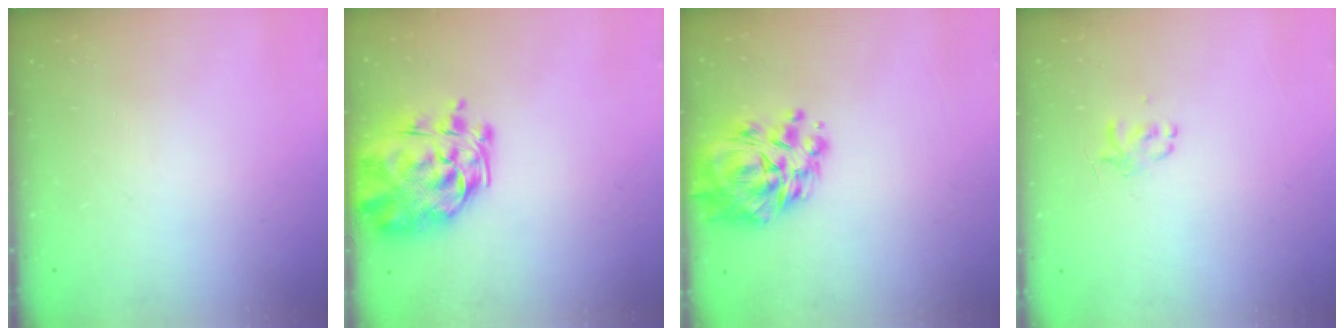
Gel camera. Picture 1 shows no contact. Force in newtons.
{"total": 10.9, "press": 10.3, "slide": 3.6}
{"total": 12.2, "press": 11.5, "slide": 4.0}
{"total": 2.6, "press": 2.6, "slide": 0.5}